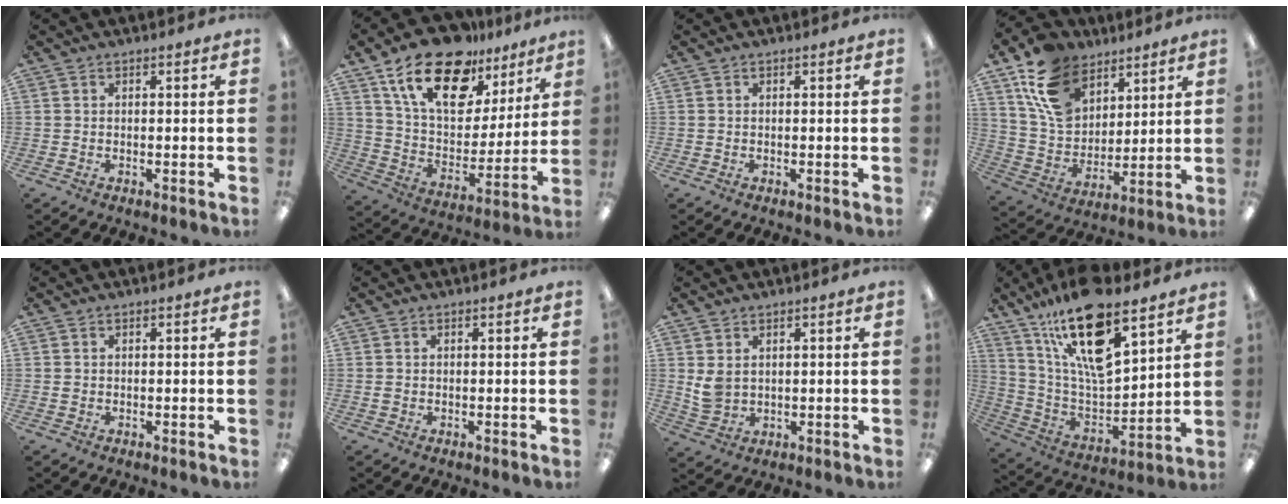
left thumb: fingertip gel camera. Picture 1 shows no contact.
{"total": 21.1, "force": [14.3, 10.6, 11.4], "torque": [-0.209, -0.073, 0.253]}
{"total": 0.0}
{"total": 16.2, "force": [9.5, 11.0, 7.1], "torque": [-0.144, -0.035, 0.188]}
{"total": 0.6, "force": [0.1, 0.6, 0.2], "torque": [-0.006, 0.004, 0.000]}
{"total": 0.7, "force": [0.1, 0.6, 0.4], "torque": [-0.009, 0.005, 0.000]}
{"total": 4.2, "force": [1.8, 3.0, 2.5], "torque": [-0.056, -0.001, 0.034]}
{"total": 21.1, "force": [14.2, 7.3, 13.8], "torque": [-0.260, -0.086, 0.240]}